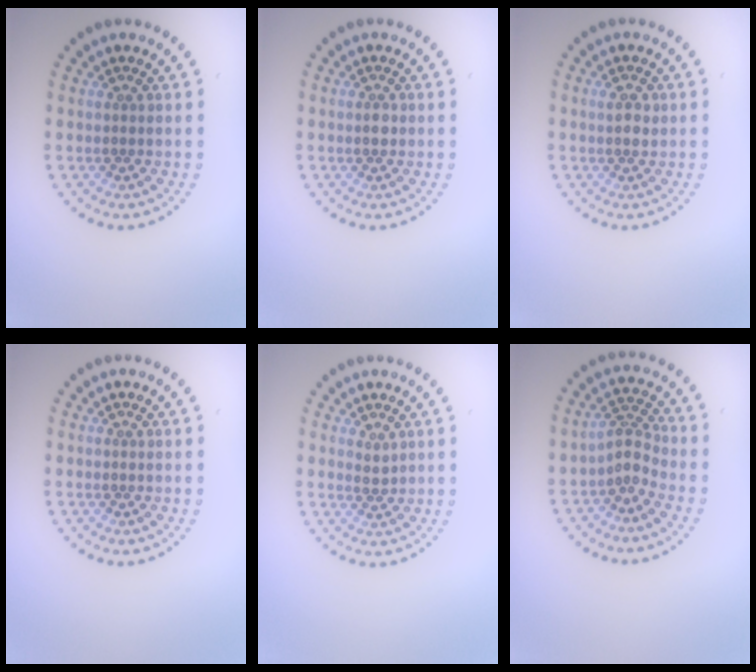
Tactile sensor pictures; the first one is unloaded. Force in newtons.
{"total": 1.1, "press": 1.1, "slide": 0.2}
{"total": 1.5, "press": 1.5, "slide": 0.3}
{"total": 0.0}
{"total": 0.9, "press": 0.8, "slide": 0.3}
{"total": 2.2, "press": 1.4, "slide": 1.7}